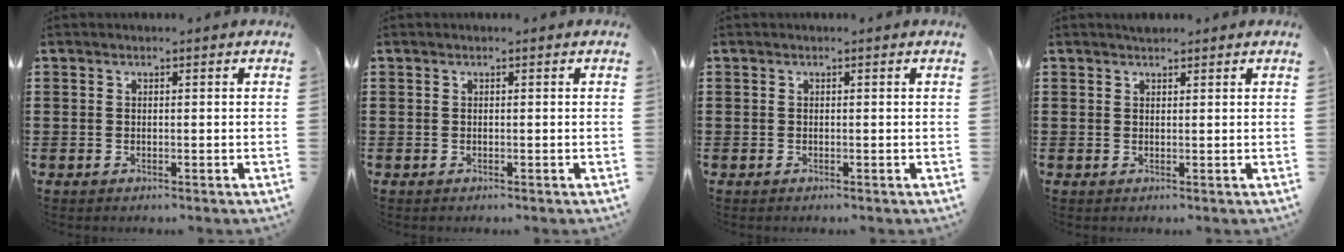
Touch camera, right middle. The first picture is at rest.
{"total": 0.0}
{"total": 0.0}
{"total": 1.0, "force": [1.0, 0.4, 0.1], "torque": [-0.003, 0.002, 0.018]}